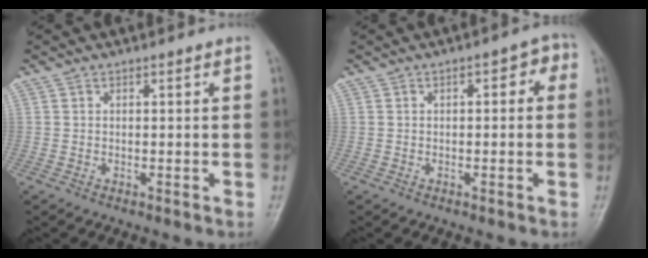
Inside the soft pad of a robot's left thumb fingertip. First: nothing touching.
{"total": 3.8, "force": [0.6, 1.9, 3.3], "torque": [-0.026, 0.011, -0.001]}